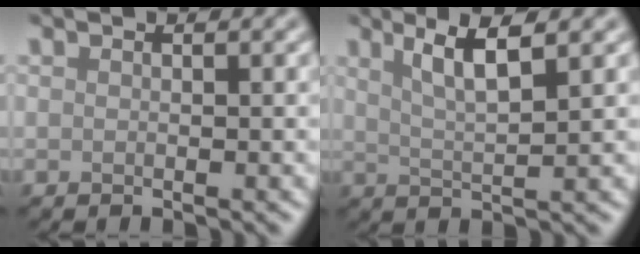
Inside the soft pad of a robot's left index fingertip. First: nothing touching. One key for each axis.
{"total": 3.9, "fx": 1.8, "fy": 0.6, "fz": 3.4, "tx": -0.065, "ty": -0.001, "tz": 0.037}